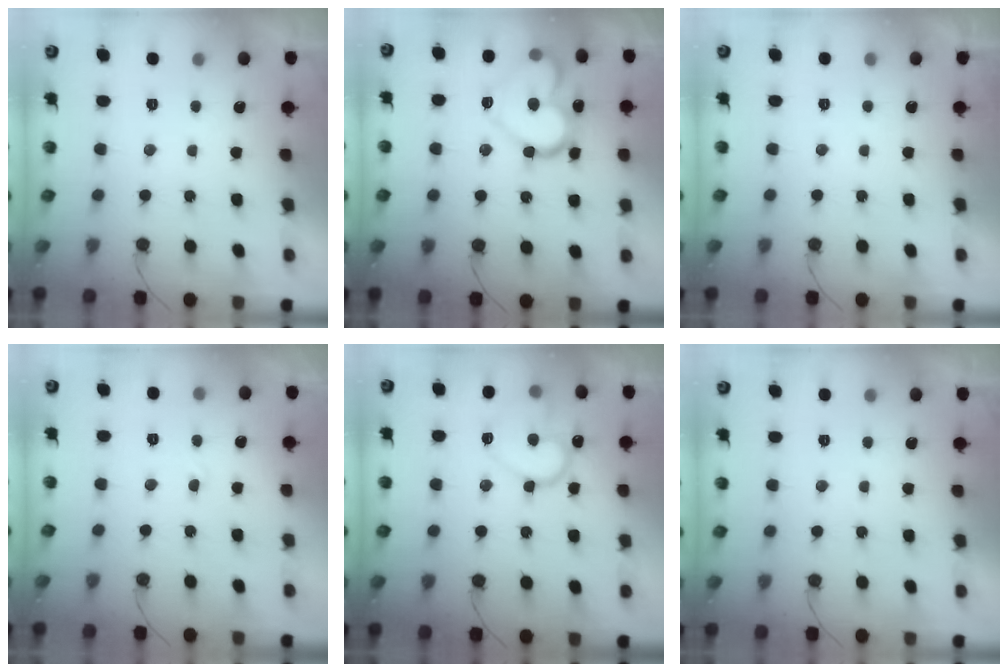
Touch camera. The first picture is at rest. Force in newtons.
{"total": 17.9, "press": 17.9, "slide": 1.2}
{"total": 1.6, "press": 1.6, "slide": 0.0}
{"total": 2.8, "press": 2.8, "slide": 0.2}
{"total": 14.5, "press": 14.4, "slide": 1.6}
{"total": 0.0}